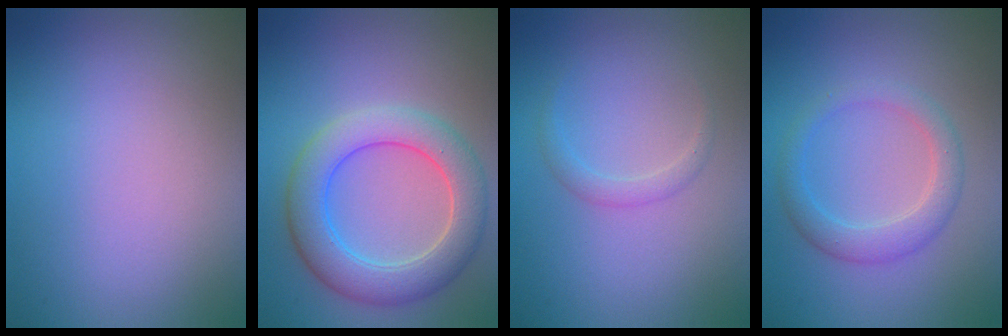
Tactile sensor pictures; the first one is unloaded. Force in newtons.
{"total": 6.3, "press": 6.3, "slide": 0.5}
{"total": 1.2, "press": 1.2, "slide": 0.0}
{"total": 2.9, "press": 2.9, "slide": 0.1}